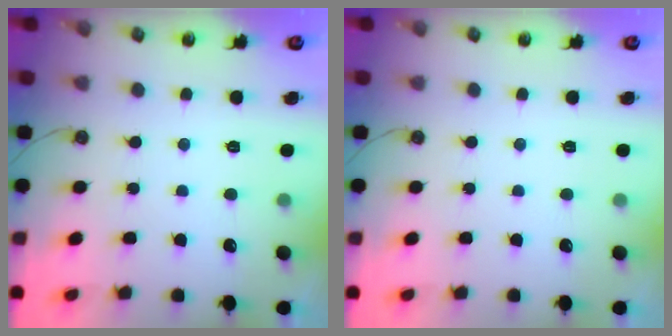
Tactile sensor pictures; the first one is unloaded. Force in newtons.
{"total": 0.0}